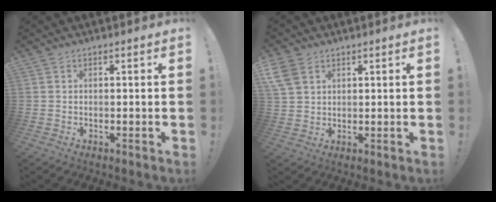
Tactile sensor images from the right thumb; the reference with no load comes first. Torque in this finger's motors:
{"motor_torque": [0.13, 0.23, 0.37, 0.14, 0.08]}